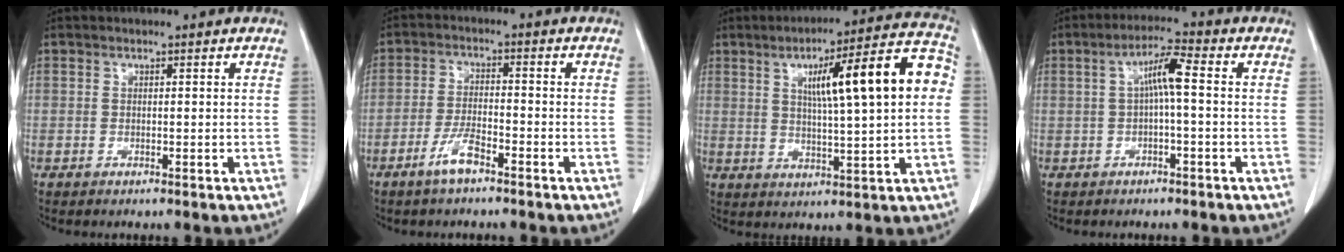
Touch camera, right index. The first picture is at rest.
{"total": 4.6, "force": [-3.2, 0.8, 3.3], "torque": [-0.068, -0.001, -0.061]}
{"total": 15.9, "force": [3.1, 1.6, 15.5], "torque": [-0.220, 0.033, 0.043]}
{"total": 5.1, "force": [0.4, 0.3, 5.0], "torque": [-0.092, 0.020, 0.007]}